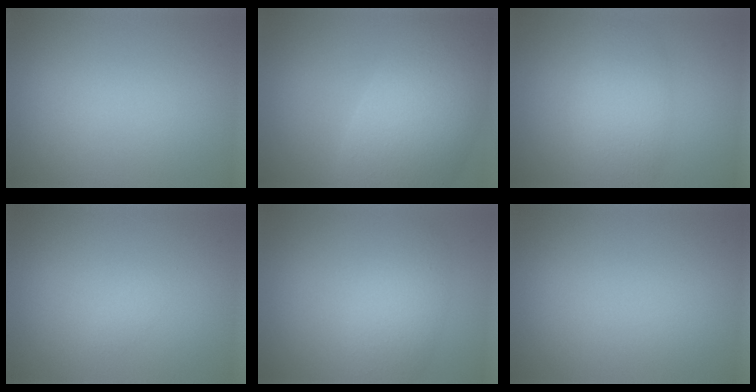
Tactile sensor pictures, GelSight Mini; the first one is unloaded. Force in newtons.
{"total": 11.6, "press": 11.5, "slide": 0.6}
{"total": 4.5, "press": 4.5, "slide": 0.1}
{"total": 0.5, "press": 0.5, "slide": 0.0}
{"total": 3.5, "press": 3.5, "slide": 0.2}
{"total": 0.0}